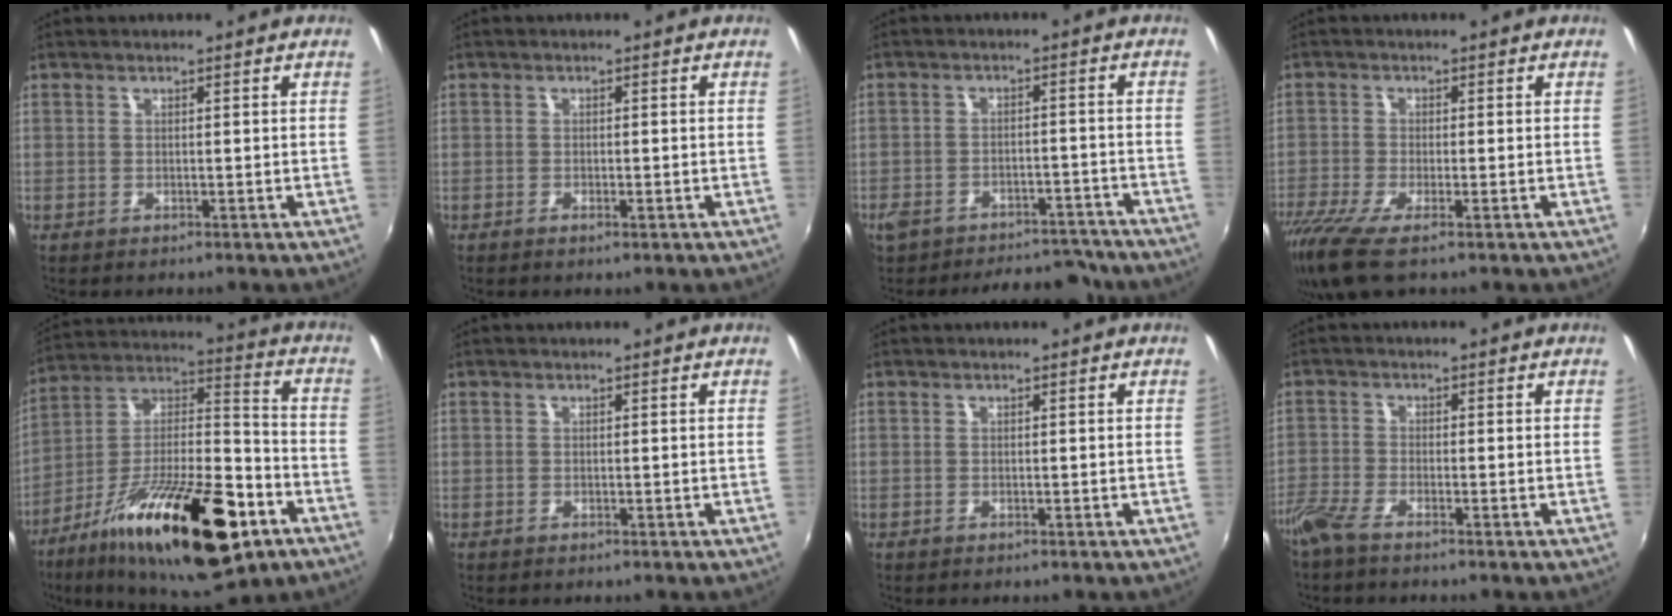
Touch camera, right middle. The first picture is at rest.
{"total": 1.3, "force": [-0.8, 0.4, 0.9], "torque": [-0.016, -0.002, -0.014]}
{"total": 14.6, "force": [-12.2, 6.5, 4.9], "torque": [-0.121, 0.017, -0.149]}
{"total": 9.7, "force": [-6.5, 2.0, 6.9], "torque": [-0.163, -0.041, -0.122]}
{"total": 27.3, "force": [-13.6, 9.4, 21.7], "torque": [-0.361, -0.019, -0.219]}
{"total": 0.0}
{"total": 0.0}
{"total": 4.0, "force": [-3.4, 0.6, 2.1], "torque": [-0.059, -0.010, -0.073]}